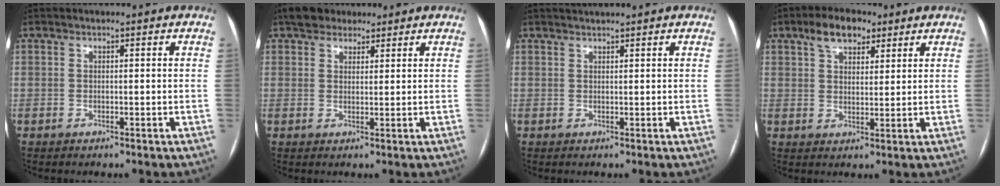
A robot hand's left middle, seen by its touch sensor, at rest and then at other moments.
{"total": 4.7, "force": [3.5, 2.8, 1.4], "torque": [-0.023, 0.021, 0.061]}
{"total": 1.6, "force": [1.5, -0.4, 0.4], "torque": [-0.003, 0.013, 0.032]}
{"total": 6.5, "force": [4.1, 3.3, 3.7], "torque": [-0.064, 0.020, 0.072]}